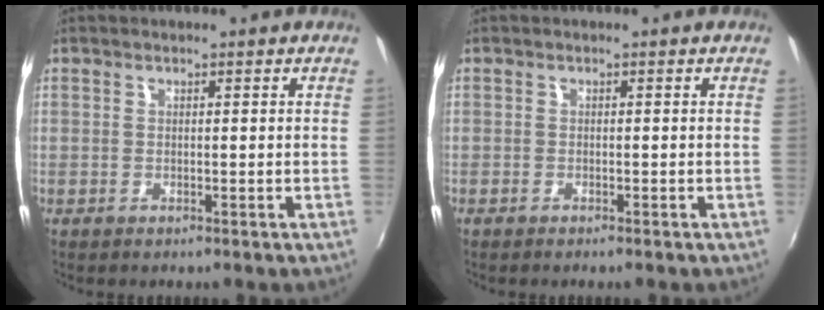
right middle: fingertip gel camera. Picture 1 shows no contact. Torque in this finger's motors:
{"motor_torque": [-0.15, -0.15, -0.02, -0.01]}